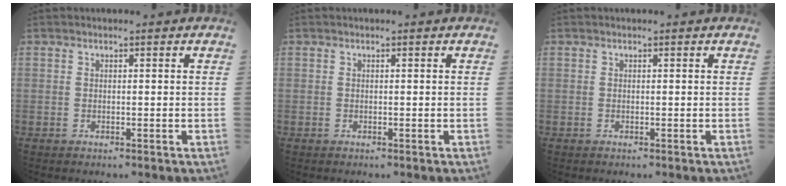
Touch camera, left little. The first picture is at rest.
{"total": 0.0}
{"total": 0.0}